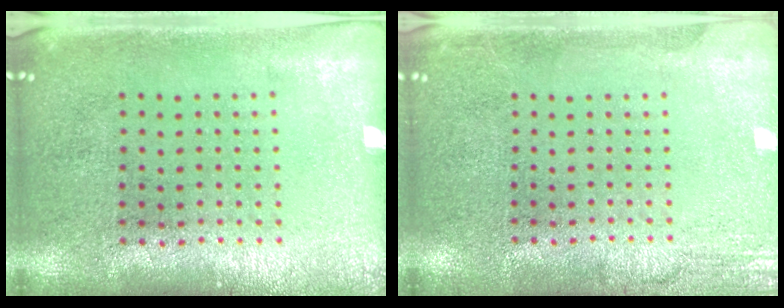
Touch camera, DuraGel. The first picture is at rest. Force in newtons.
{"total": 2.6, "press": 2.6, "slide": 0.3}